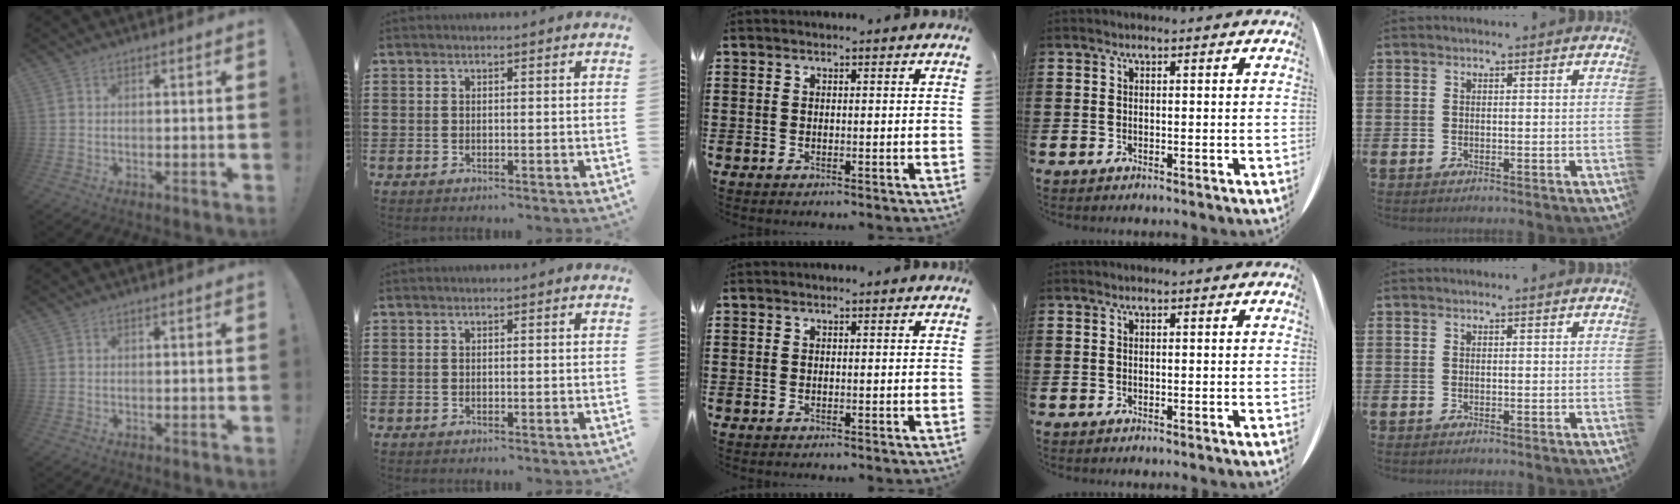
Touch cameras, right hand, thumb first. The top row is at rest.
{}